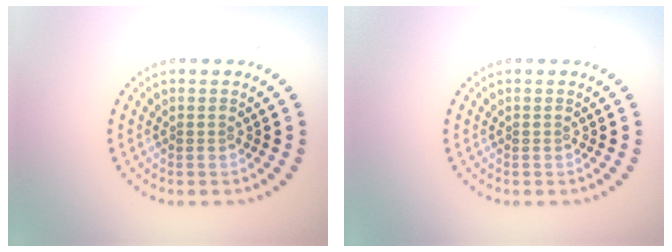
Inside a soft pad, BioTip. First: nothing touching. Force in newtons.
{"total": 0.0}